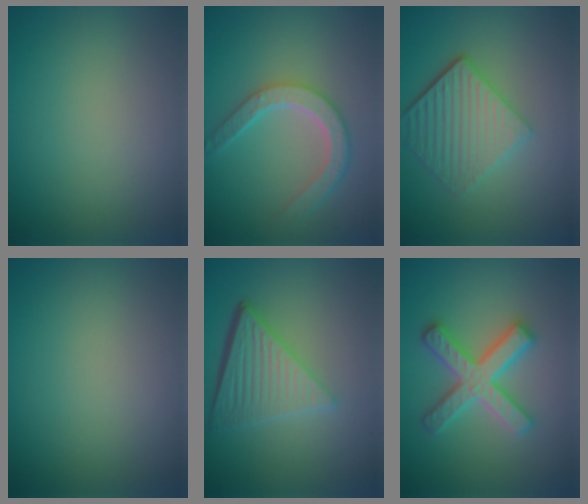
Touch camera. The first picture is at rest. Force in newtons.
{"total": 4.5, "press": 3.6, "slide": 2.7}
{"total": 4.5, "press": 3.7, "slide": 2.5}
{"total": 0.0}
{"total": 6.2, "press": 4.3, "slide": 4.4}
{"total": 5.1, "press": 5.0, "slide": 0.7}